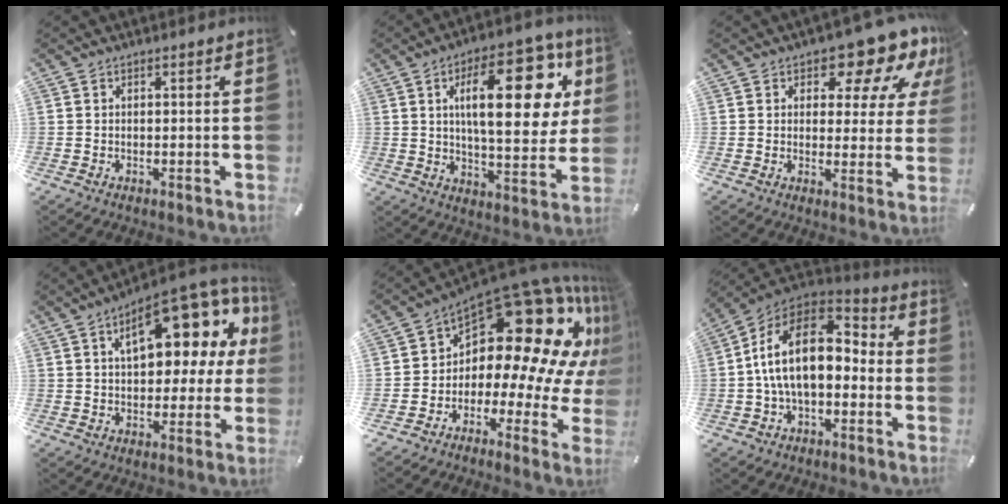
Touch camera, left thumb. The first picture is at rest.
{"total": 24.6, "force": [7.7, 10.3, 21.0], "torque": [-0.310, -0.018, 0.108]}
{"total": 12.5, "force": [8.1, 6.2, 7.3], "torque": [-0.089, -0.057, 0.134]}
{"total": 19.2, "force": [8.2, 9.7, 14.4], "torque": [-0.190, -0.043, 0.132]}
{"total": 22.3, "force": [9.5, 12.3, 15.9], "torque": [-0.223, -0.100, 0.169]}
{"total": 17.9, "force": [0.6, 10.7, 14.3], "torque": [-0.286, 0.012, 0.006]}